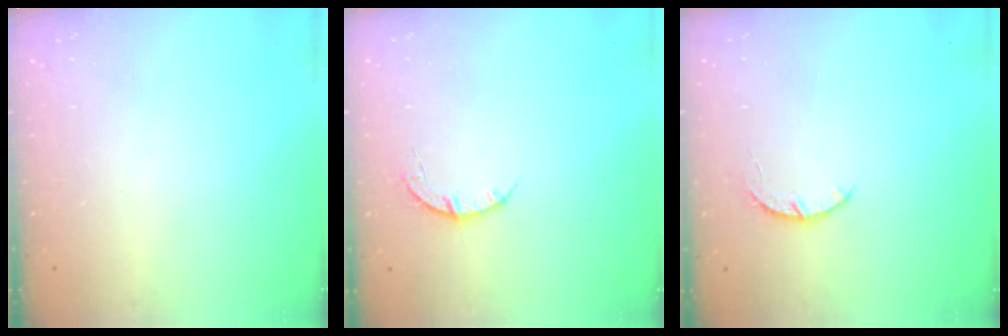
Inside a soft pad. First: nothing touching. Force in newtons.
{"total": 3.2, "press": 3.2, "slide": 0.5}
{"total": 2.9, "press": 2.8, "slide": 0.5}